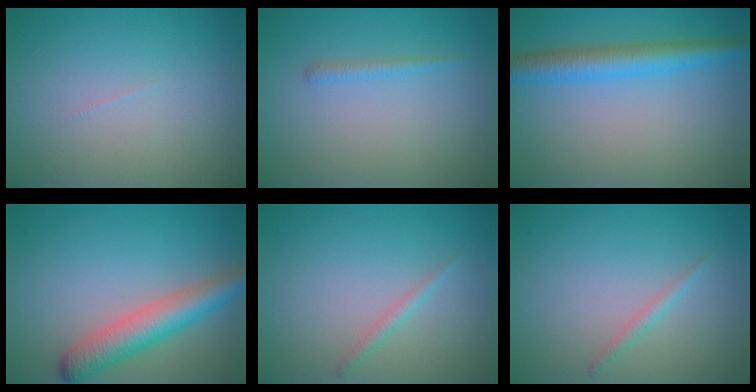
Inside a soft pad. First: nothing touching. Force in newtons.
{"total": 0.9, "press": 0.9, "slide": 0.1}
{"total": 4.4, "press": 4.4, "slide": 0.2}
{"total": 5.1, "press": 5.1, "slide": 0.2}
{"total": 1.0, "press": 1.0, "slide": 0.1}
{"total": 1.0, "press": 1.0, "slide": 0.1}